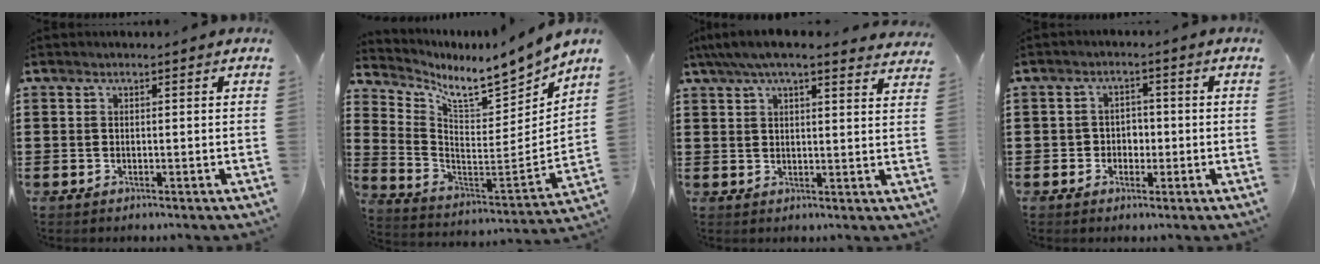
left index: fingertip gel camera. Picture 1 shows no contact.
{"total": 6.8, "force": [6.4, 0.6, 2.4], "torque": [-0.066, -0.065, 0.101]}
{"total": 5.7, "force": [4.7, 0.7, 3.1], "torque": [-0.073, -0.007, 0.085]}
{"total": 2.7, "force": [-0.9, 2.4, 0.8], "torque": [-0.026, 0.008, -0.024]}